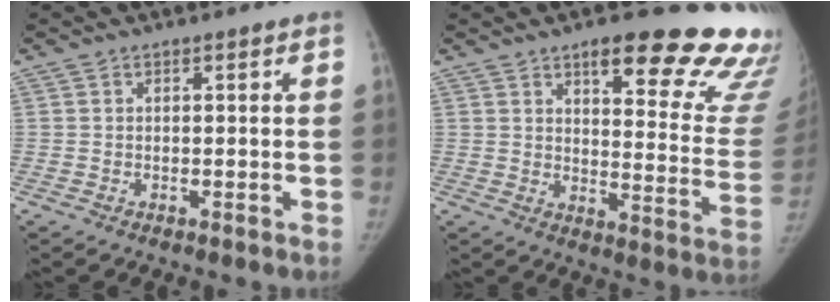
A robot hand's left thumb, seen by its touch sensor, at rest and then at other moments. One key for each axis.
{"total": 25.5, "fx": 18.0, "fy": 7.7, "fz": 16.4, "tx": -0.152, "ty": -0.097, "tz": 0.218}